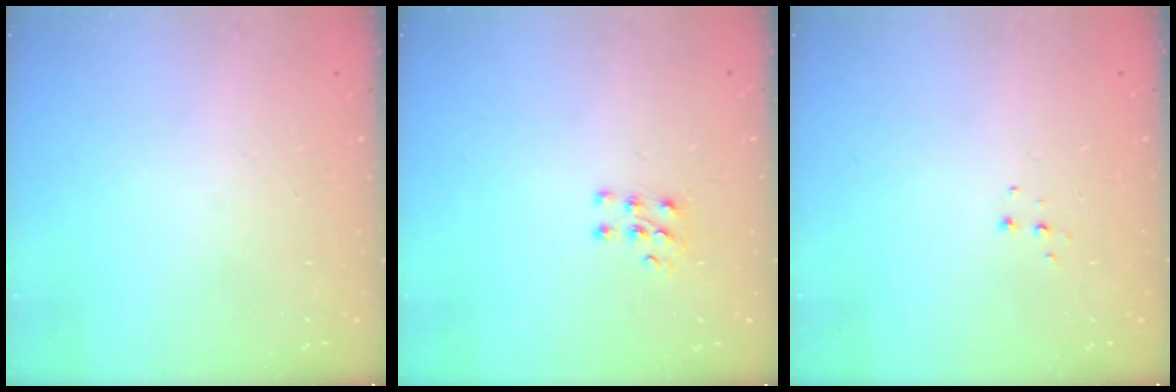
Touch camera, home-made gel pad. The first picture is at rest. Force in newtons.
{"total": 5.5, "press": 5.4, "slide": 1.1}
{"total": 4.5, "press": 4.5, "slide": 0.4}